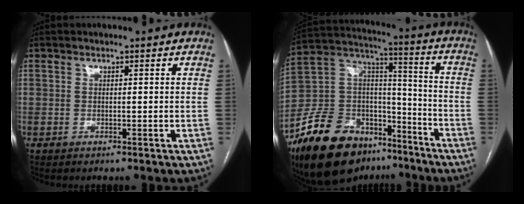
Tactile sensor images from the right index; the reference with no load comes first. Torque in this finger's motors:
{"motor_torque": [1.08, -1.06, 0.01, -0.21]}